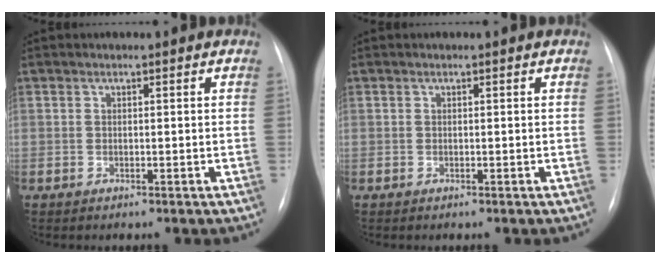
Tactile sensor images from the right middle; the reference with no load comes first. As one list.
[{"total": 0.0}]